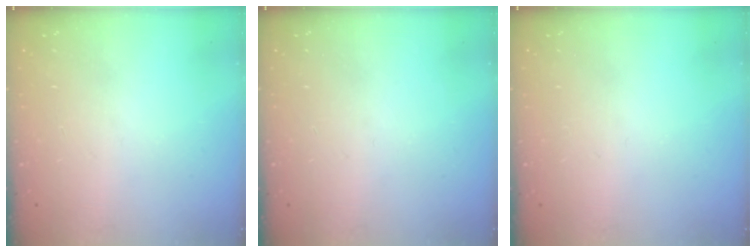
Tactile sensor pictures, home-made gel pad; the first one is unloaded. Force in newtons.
{"total": 0.0}
{"total": 0.0}